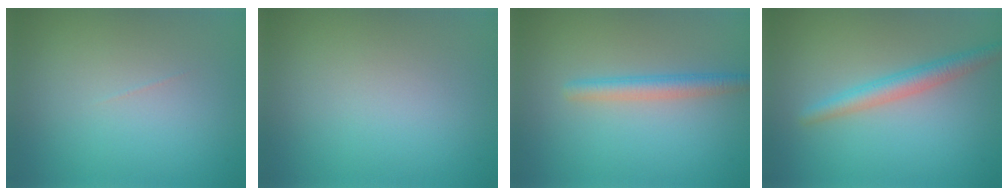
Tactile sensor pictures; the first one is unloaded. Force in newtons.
{"total": 0.0}
{"total": 2.4, "press": 2.4, "slide": 0.1}
{"total": 2.8, "press": 2.8, "slide": 0.0}